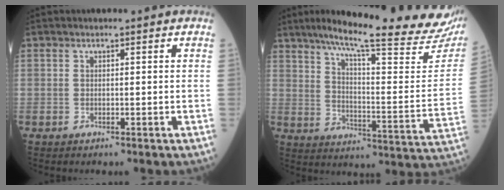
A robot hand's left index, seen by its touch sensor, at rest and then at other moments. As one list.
[{"total": 28.3, "force": [23.3, 1.7, 15.9], "torque": [-0.235, -0.062, 0.300]}]